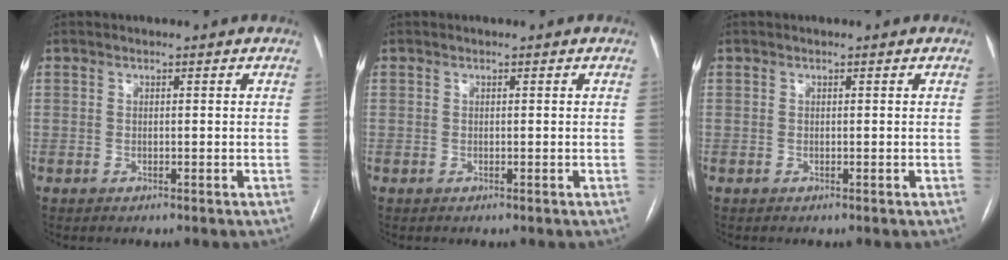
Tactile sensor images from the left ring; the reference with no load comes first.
{"total": 0.0}
{"total": 0.0}